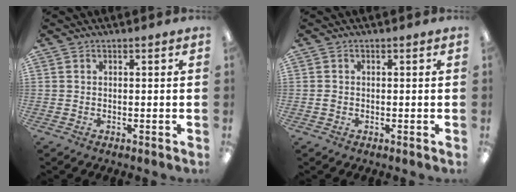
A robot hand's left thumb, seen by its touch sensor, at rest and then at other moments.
{"total": 0.8, "force": [-0.2, 0.6, 0.4], "torque": [-0.008, 0.003, -0.004]}